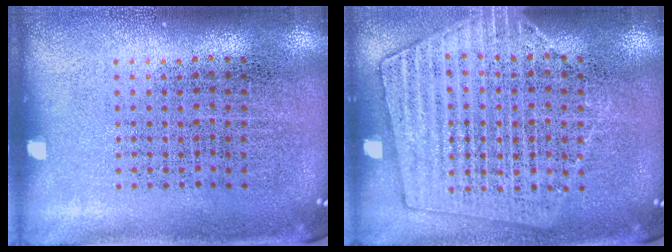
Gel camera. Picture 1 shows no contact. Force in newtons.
{"total": 1.4, "press": 1.3, "slide": 0.5}